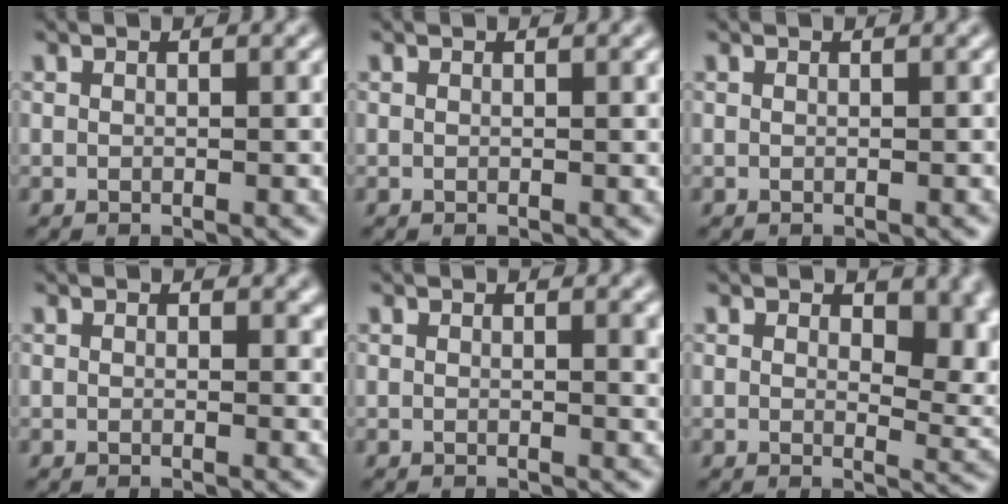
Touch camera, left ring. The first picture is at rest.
{"total": 0.0}
{"total": 0.0}
{"total": 1.1, "force": [0.3, 0.7, 0.8], "torque": [-0.006, -0.003, 0.002]}
{"total": 1.4, "force": [0.5, 0.4, 1.3], "torque": [-0.011, 0.000, 0.006]}
{"total": 5.8, "force": [1.7, 3.2, 4.5], "torque": [-0.051, -0.008, 0.026]}